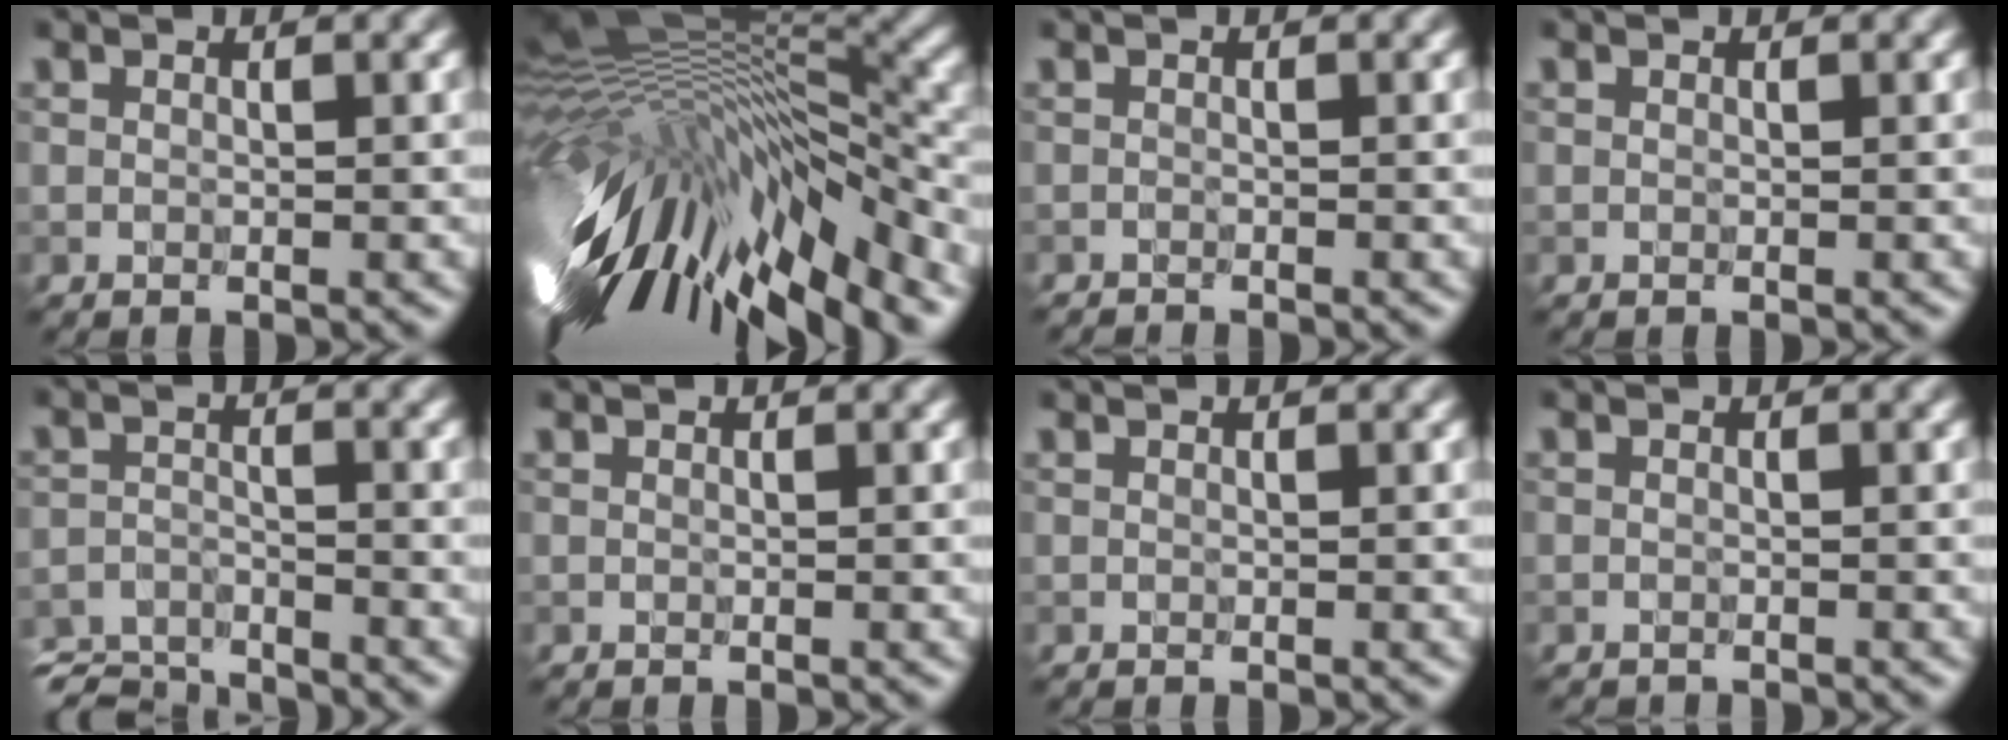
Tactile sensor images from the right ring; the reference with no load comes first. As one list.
[{"total": 16.4, "force": [-5.2, 5.6, 14.5], "torque": [-0.273, -0.006, -0.079]}, {"total": 0.8, "force": [-0.8, 0.0, 0.0], "torque": [0.002, -0.005, -0.015]}, {"total": 0.0}, {"total": 5.7, "force": [-5.4, 1.3, 1.3], "torque": [-0.030, -0.013, -0.101]}, {"total": 0.0}, {"total": 0.0}, {"total": 0.9, "force": [-0.9, 0.0, -0.1], "torque": [0.004, -0.006, -0.016]}]